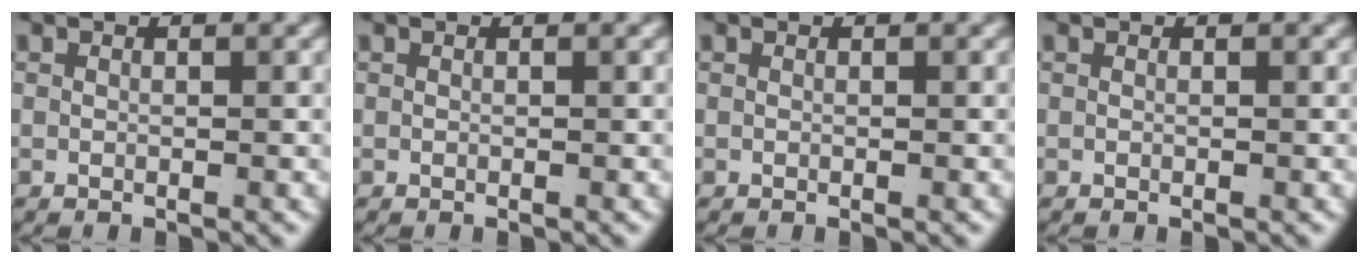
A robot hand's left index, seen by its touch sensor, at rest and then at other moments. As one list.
[{"total": 0.0}, {"total": 0.0}, {"total": 0.0}]